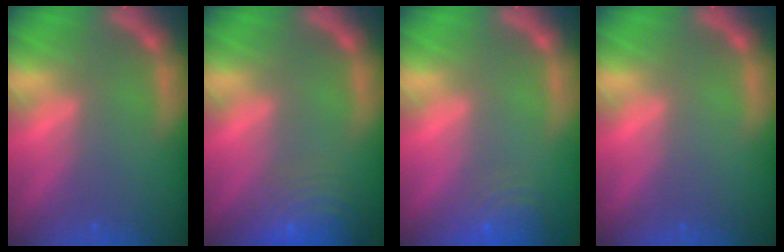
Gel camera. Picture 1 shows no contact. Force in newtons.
{"total": 9.5}
{"total": 4.5}
{"total": 0.0}